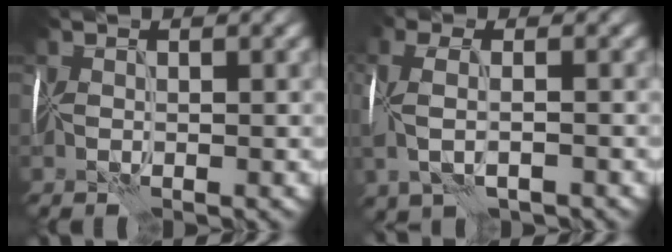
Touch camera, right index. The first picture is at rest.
{"total": 4.5, "force": [-0.7, 2.0, 3.9], "torque": [-0.101, -0.005, -0.013]}